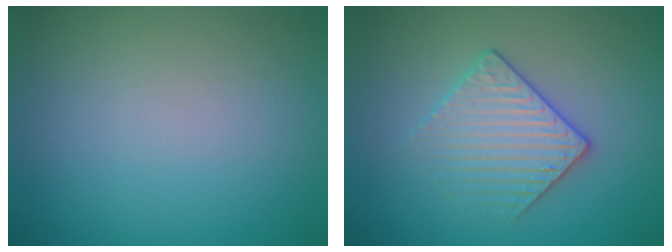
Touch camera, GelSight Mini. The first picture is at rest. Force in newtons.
{"total": 3.2, "press": 3.0, "slide": 1.0}